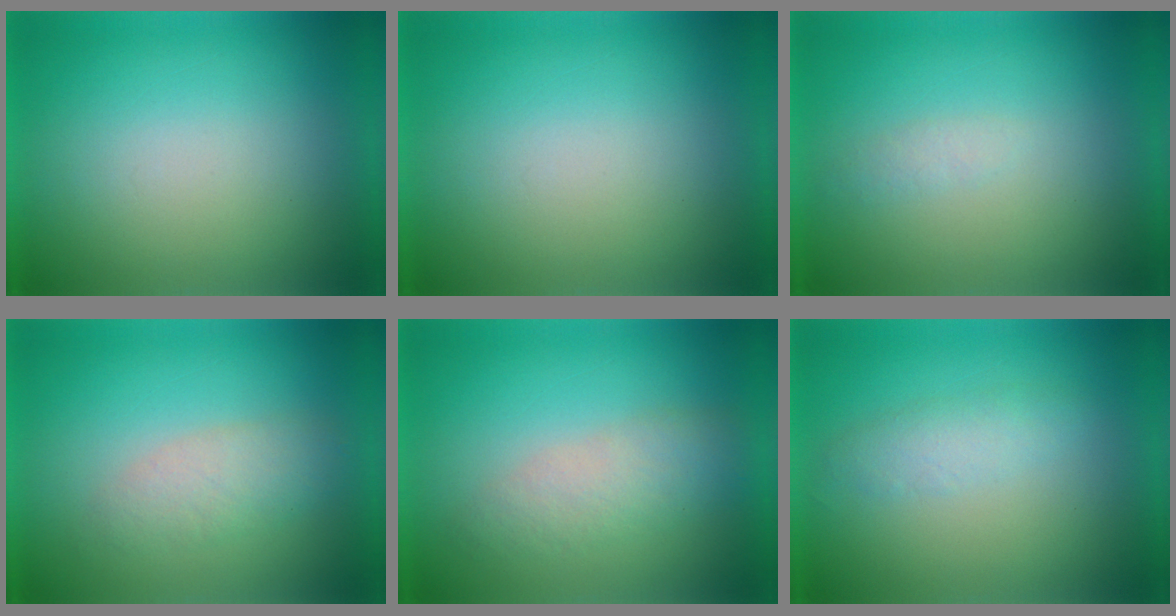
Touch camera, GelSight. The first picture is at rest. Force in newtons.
{"total": 0.0}
{"total": 1.3}
{"total": 2.9}
{"total": 3.4}
{"total": 2.5}